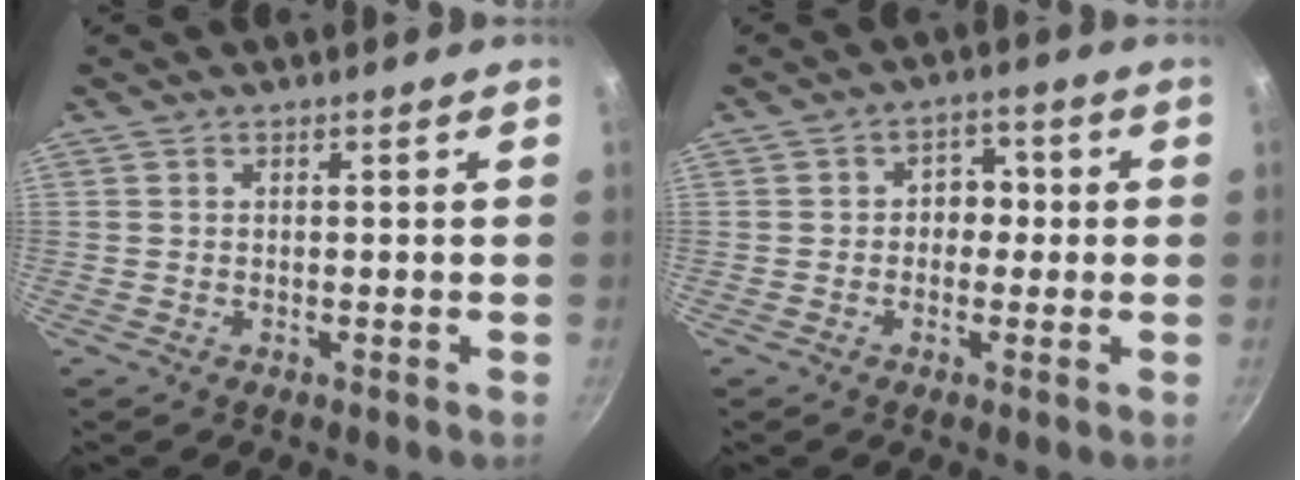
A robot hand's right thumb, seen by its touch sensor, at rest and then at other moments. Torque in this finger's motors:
{"motor_torque": [-0.52, 0.43, -0.07, 0.20, 0.00]}